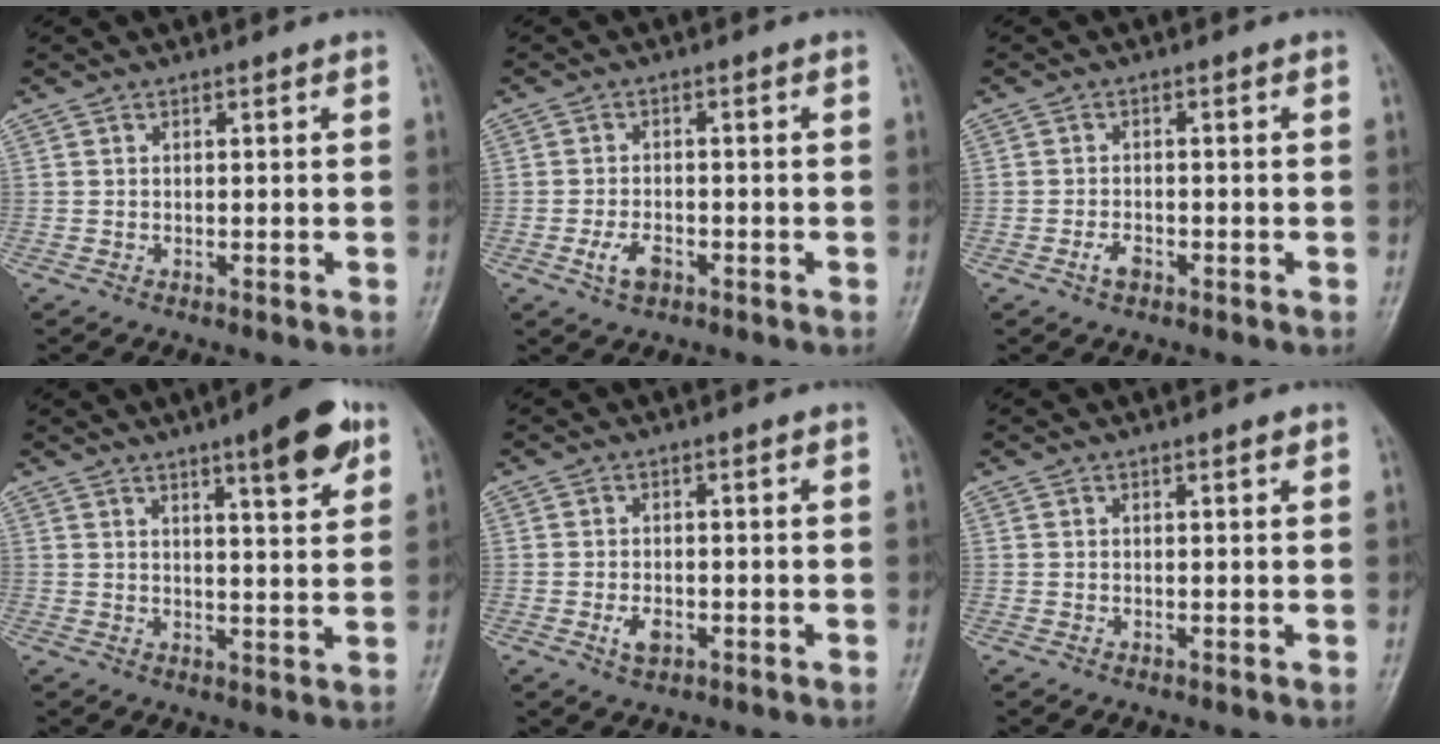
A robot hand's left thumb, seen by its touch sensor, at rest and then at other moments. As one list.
[{"total": 3.8, "force": [-1.7, 2.1, 2.6], "torque": [-0.050, 0.010, -0.030]}, {"total": 2.2, "force": [-1.2, 1.2, 1.4], "torque": [-0.028, 0.009, -0.022]}, {"total": 9.5, "force": [5.4, 2.0, 7.6], "torque": [-0.090, -0.026, 0.071]}, {"total": 2.9, "force": [-0.9, 1.7, 2.1], "torque": [-0.038, 0.002, -0.014]}, {"total": 0.9, "force": [0.6, 0.1, 0.7], "torque": [-0.009, -0.002, 0.008]}]